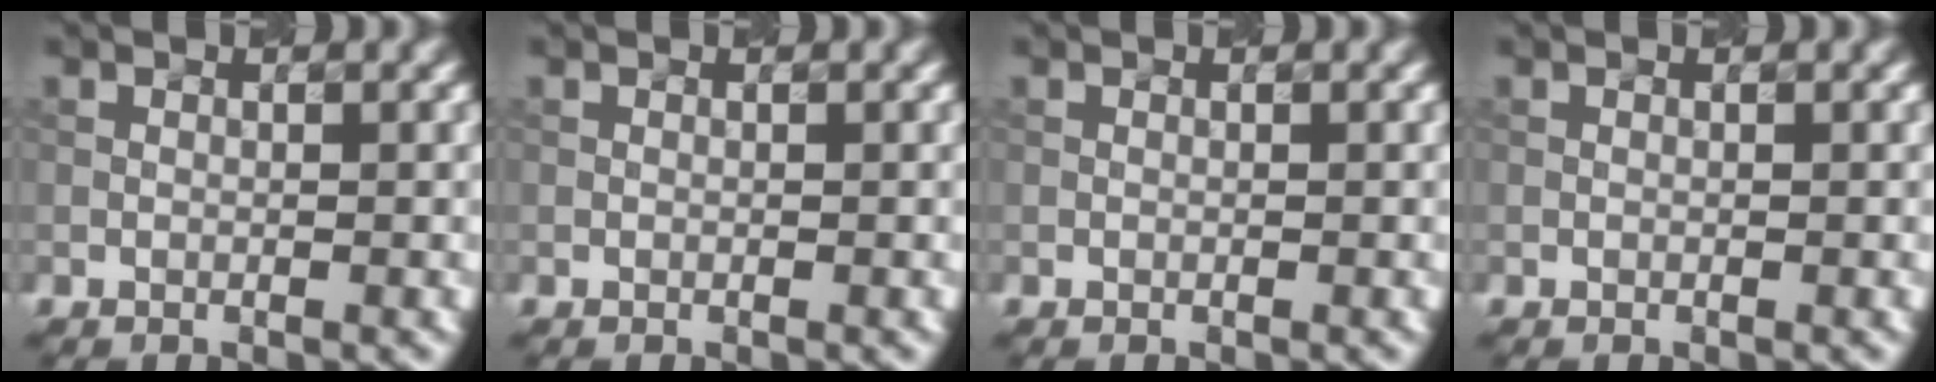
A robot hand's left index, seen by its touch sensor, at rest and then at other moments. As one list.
[{"total": 0.0}, {"total": 0.0}, {"total": 0.0}]